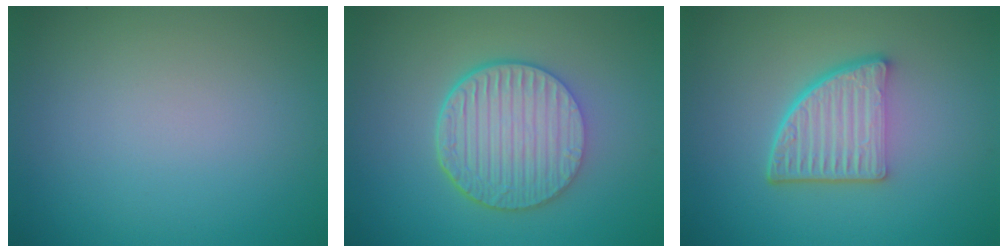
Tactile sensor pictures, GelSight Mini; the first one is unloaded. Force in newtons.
{"total": 6.6, "press": 4.7, "slide": 4.6}
{"total": 5.4, "press": 3.9, "slide": 3.8}